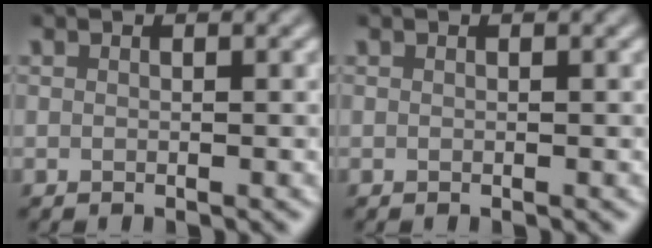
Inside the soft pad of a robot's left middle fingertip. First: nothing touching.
{"total": 0.0}